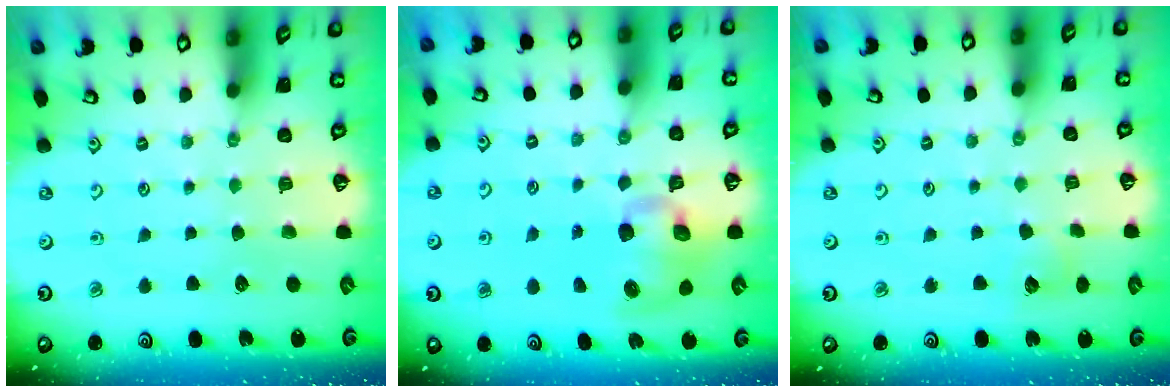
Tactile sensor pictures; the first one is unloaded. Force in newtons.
{"total": 10.3, "press": 10.2, "slide": 1.5}
{"total": 6.5, "press": 6.5, "slide": 0.6}